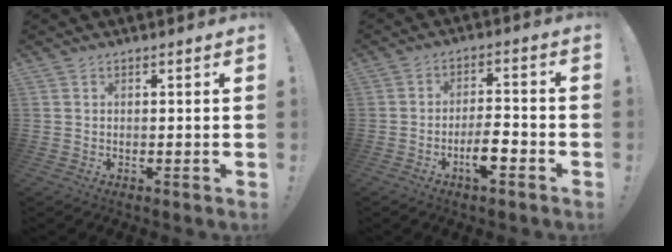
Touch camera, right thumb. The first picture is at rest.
{"total": 7.2, "force": [-3.6, 2.0, 5.9], "torque": [-0.106, 0.015, -0.062]}